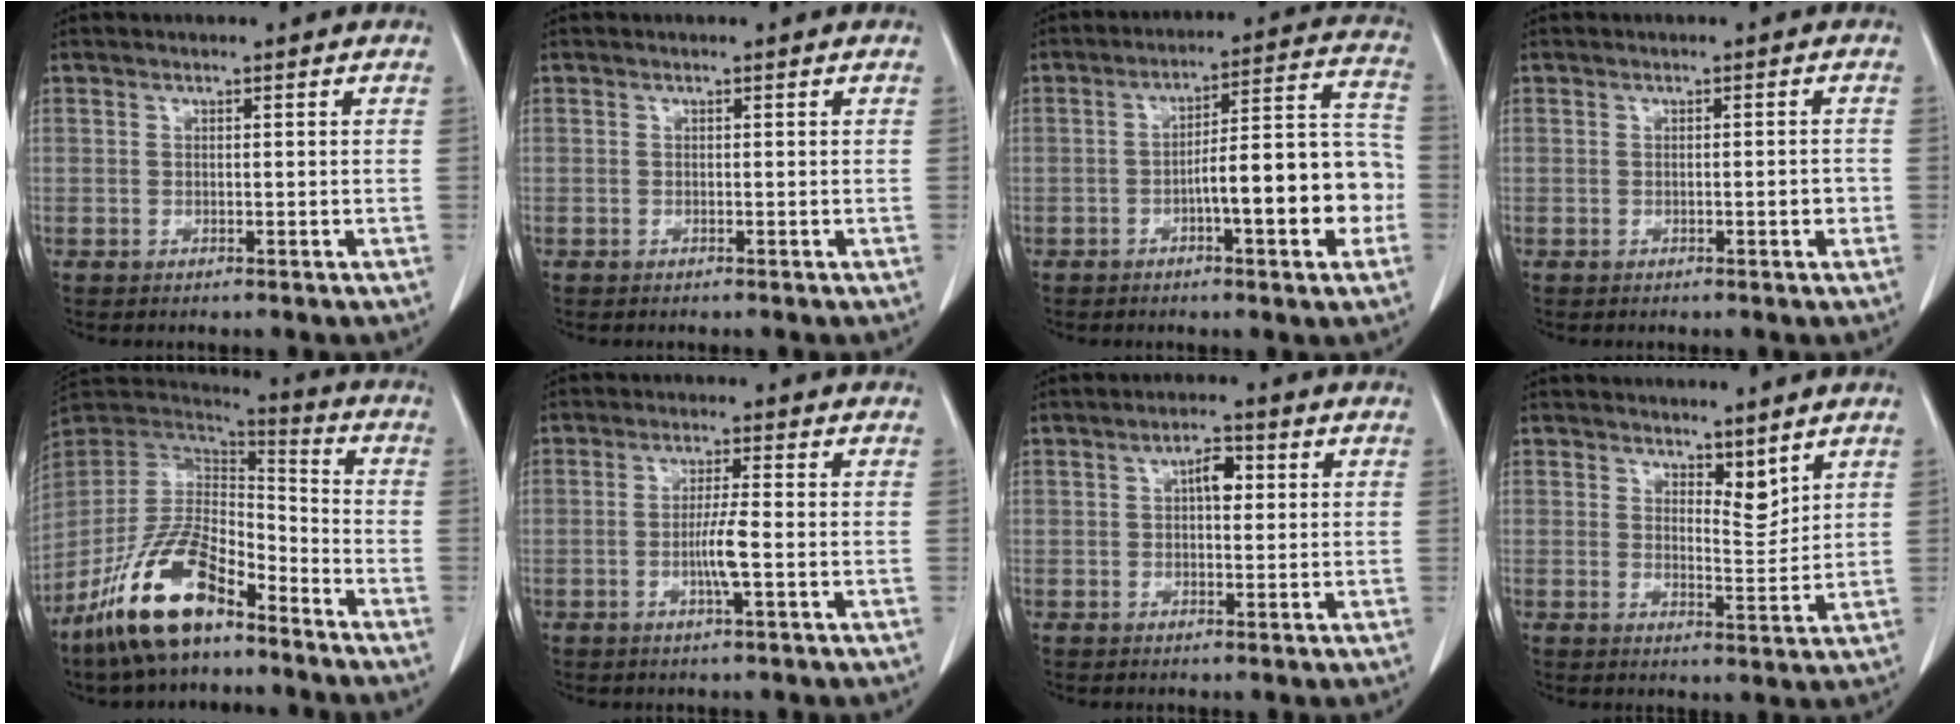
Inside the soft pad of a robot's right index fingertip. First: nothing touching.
{"total": 0.0}
{"total": 13.8, "force": [-3.8, 2.5, 13.0], "torque": [-0.175, 0.033, -0.054]}
{"total": 1.5, "force": [-0.4, 0.5, 1.4], "torque": [-0.019, 0.001, -0.004]}
{"total": 16.5, "force": [-11.1, 5.9, 10.8], "torque": [-0.215, 0.007, -0.208]}
{"total": 4.2, "force": [-1.1, -0.3, 4.1], "torque": [-0.079, -0.006, -0.021]}
{"total": 3.5, "force": [0.8, 1.6, 3.0], "torque": [-0.048, 0.010, 0.010]}
{"total": 3.7, "force": [2.9, 1.2, 1.9], "torque": [-0.026, -0.013, 0.053]}